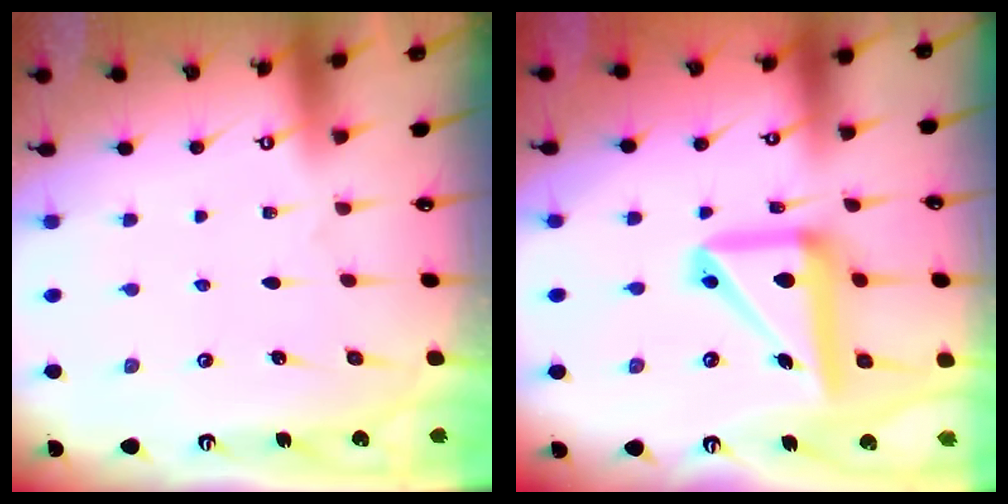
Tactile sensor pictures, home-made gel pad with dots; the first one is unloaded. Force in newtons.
{"total": 15.5, "press": 15.3, "slide": 1.8}